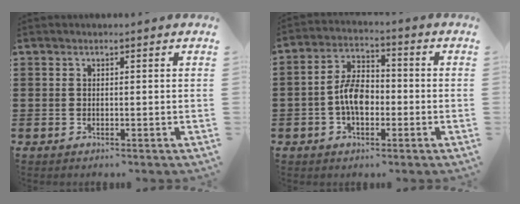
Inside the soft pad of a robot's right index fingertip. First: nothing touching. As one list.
[{"total": 6.4, "force": [-1.4, 3.7, 5.0], "torque": [-0.110, 0.008, -0.030]}]